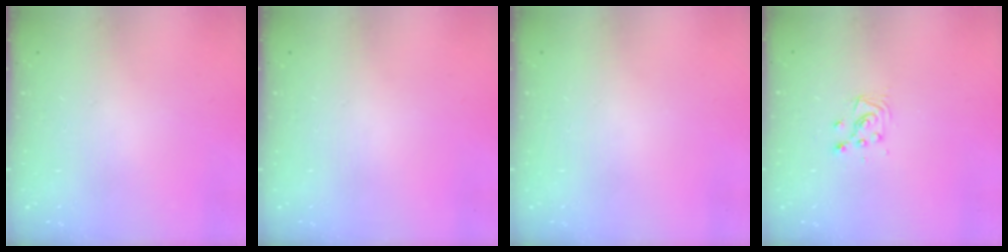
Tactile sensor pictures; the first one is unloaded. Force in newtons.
{"total": 0.0}
{"total": 0.0}
{"total": 4.8, "press": 4.8, "slide": 0.5}